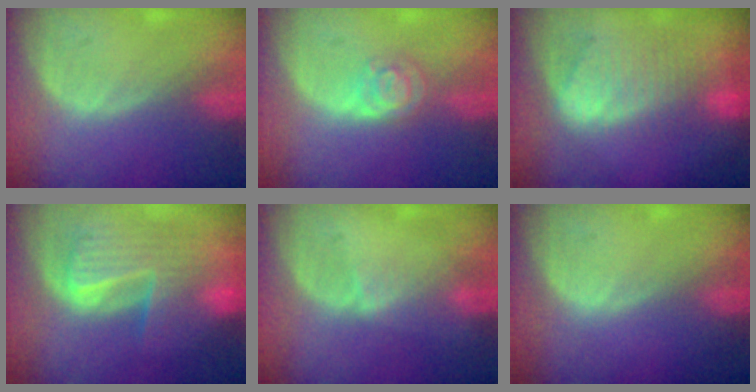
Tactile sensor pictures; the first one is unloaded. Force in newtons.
{"total": 4.6, "press": 4.0, "slide": 2.3}
{"total": 9.3, "press": 8.2, "slide": 4.4}
{"total": 9.9, "press": 8.5, "slide": 5.1}
{"total": 1.6, "press": 1.6, "slide": 0.3}
{"total": 0.0}